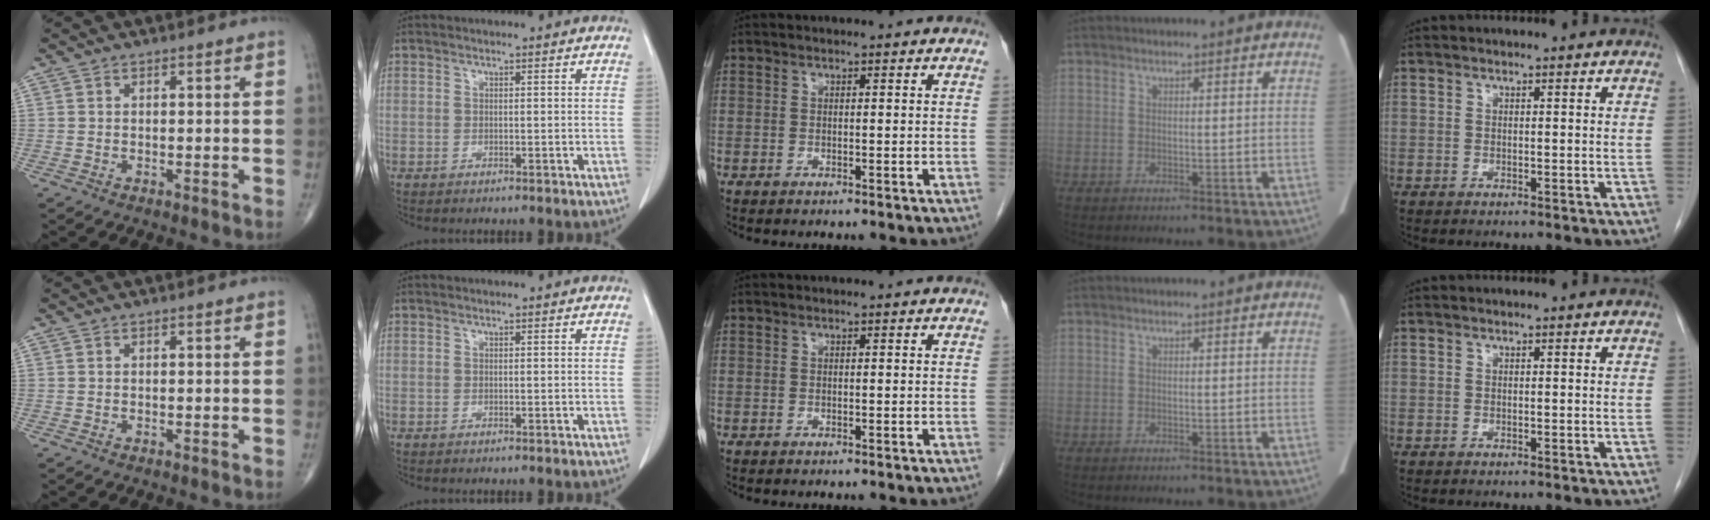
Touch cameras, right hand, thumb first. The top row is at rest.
{}